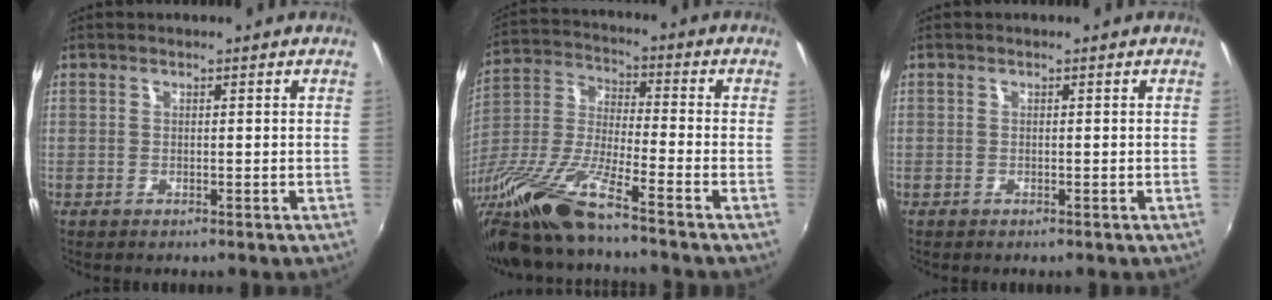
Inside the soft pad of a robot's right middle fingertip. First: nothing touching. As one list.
[{"total": 16.6, "force": [-12.9, 0.3, 10.5], "torque": [-0.218, -0.034, -0.256]}, {"total": 0.0}]